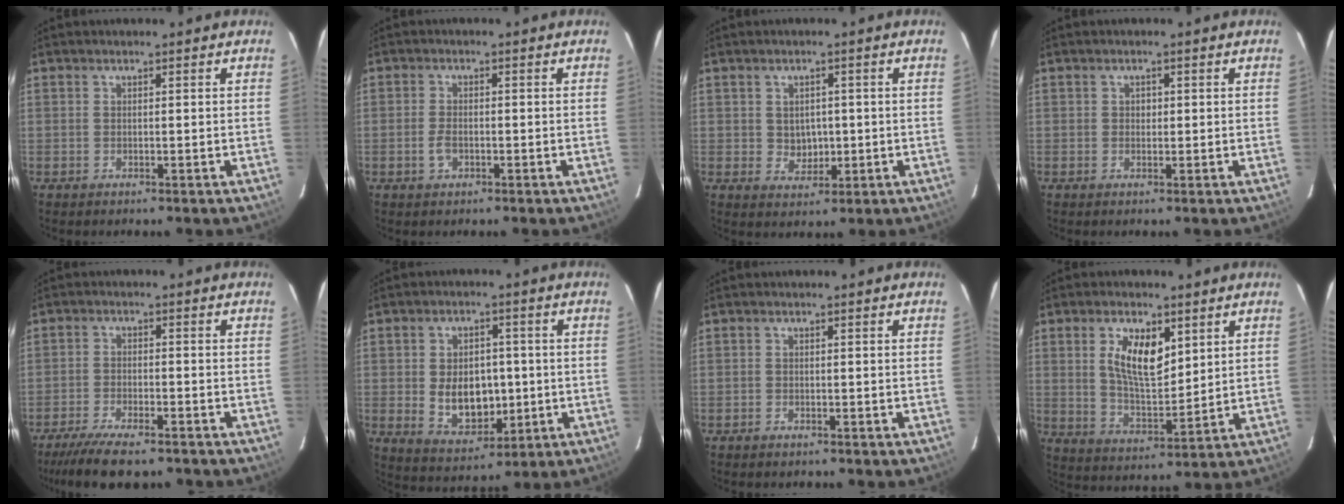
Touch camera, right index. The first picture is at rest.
{"total": 2.5, "force": [-1.0, 1.5, 1.7], "torque": [-0.039, 0.001, -0.018]}
{"total": 3.7, "force": [0.1, 3.4, 1.6], "torque": [-0.028, 0.005, 0.010]}
{"total": 0.9, "force": [0.1, 0.9, 0.2], "torque": [0.001, 0.003, 0.001]}
{"total": 10.9, "force": [-9.0, 2.5, 5.6], "torque": [-0.130, -0.025, -0.150]}
{"total": 9.7, "force": [-0.7, 6.7, 7.0], "torque": [-0.136, -0.001, 0.008]}
{"total": 0.9, "force": [-0.9, 0.4, 0.0], "torque": [-0.007, 0.003, -0.014]}
{"total": 9.9, "force": [3.8, 4.4, 8.0], "torque": [-0.146, 0.004, 0.078]}